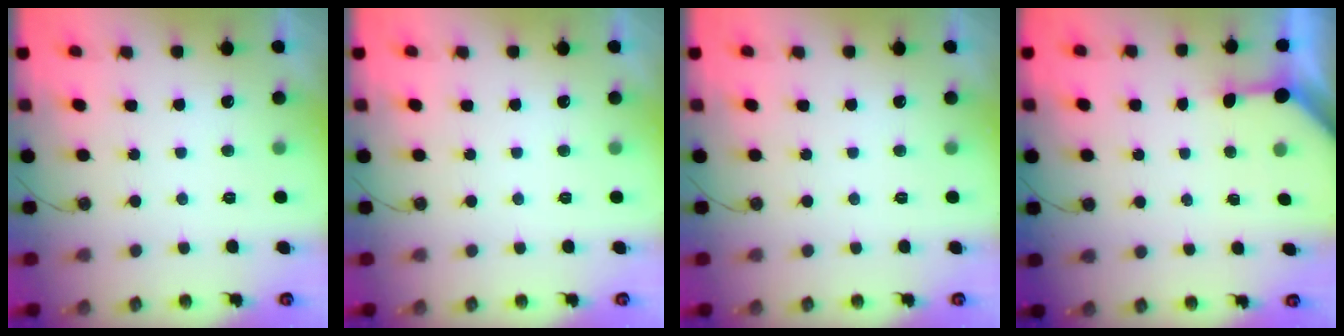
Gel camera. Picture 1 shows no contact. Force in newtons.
{"total": 0.0}
{"total": 0.0}
{"total": 3.5, "press": 3.4, "slide": 0.4}